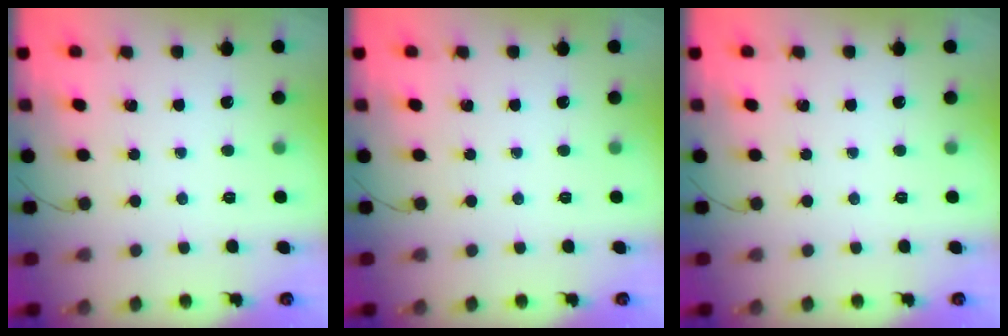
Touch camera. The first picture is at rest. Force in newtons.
{"total": 0.0}
{"total": 0.0}